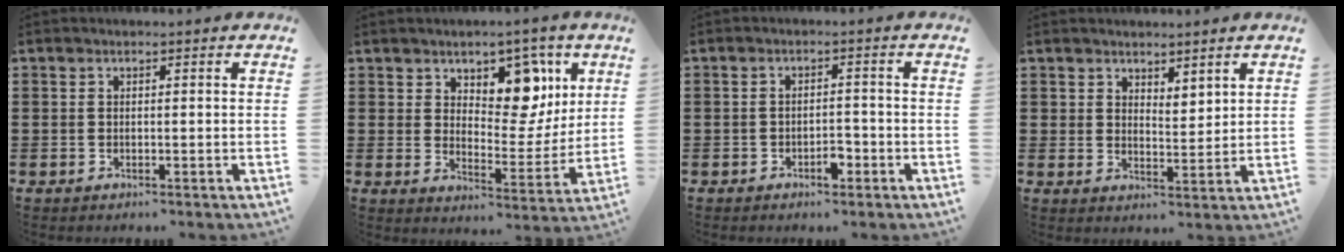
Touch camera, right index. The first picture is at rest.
{"total": 9.2, "force": [5.4, 5.6, 4.8], "torque": [-0.085, -0.027, 0.092]}
{"total": 2.7, "force": [-1.6, 1.1, 1.8], "torque": [-0.032, 0.003, -0.031]}
{"total": 3.1, "force": [2.9, 1.1, -0.2], "torque": [-0.005, -0.002, 0.056]}